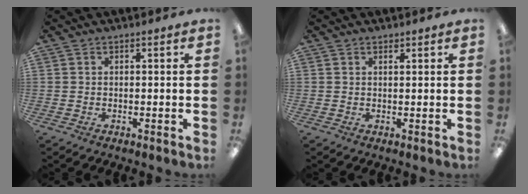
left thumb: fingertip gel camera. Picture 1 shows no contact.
{"total": 0.7, "force": [0.7, 0.2, 0.2], "torque": [0.003, -0.004, 0.011]}